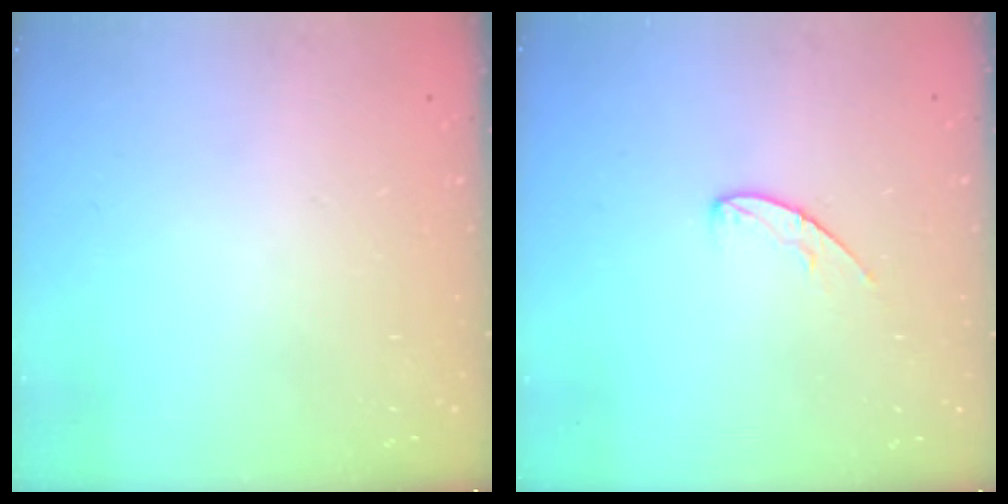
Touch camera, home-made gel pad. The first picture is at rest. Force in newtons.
{"total": 6.6, "press": 6.6, "slide": 0.5}